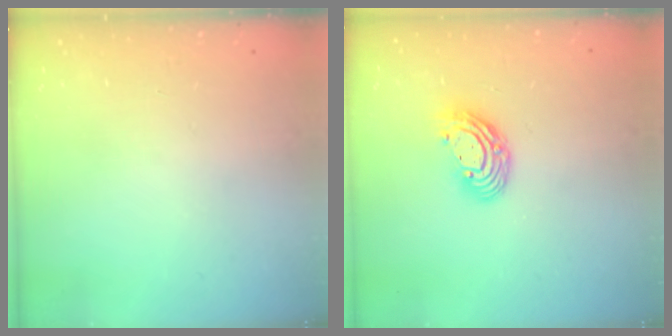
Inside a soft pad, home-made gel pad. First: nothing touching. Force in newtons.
{"total": 9.9, "press": 9.9, "slide": 0.8}